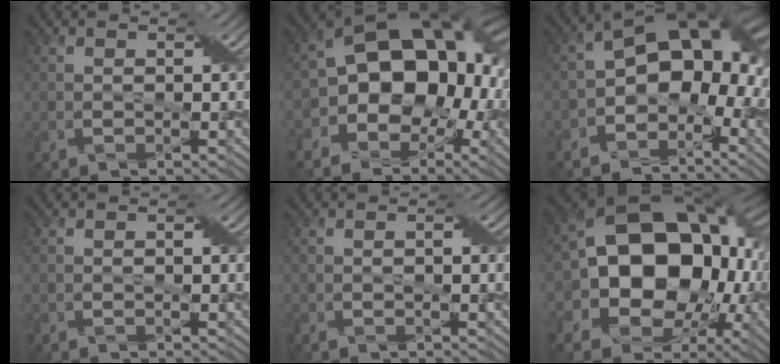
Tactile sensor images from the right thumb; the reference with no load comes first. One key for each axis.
{"total": 16.8, "fx": -1.8, "fy": 12.9, "fz": 10.6, "tx": -0.125, "ty": -0.005, "tz": -0.051}
{"total": 13.8, "fx": -2.4, "fy": 9.3, "fz": 9.9, "tx": -0.121, "ty": 0.006, "tz": -0.048}
{"total": 0.5, "fx": 0.1, "fy": 0.2, "fz": 0.5, "tx": -0.007, "ty": 0.002, "tz": 0.002}
{"total": 1.2, "fx": 0.1, "fy": 0.2, "fz": 1.2, "tx": -0.017, "ty": 0.003, "tz": 0.002}
{"total": 18.3, "fx": -0.9, "fy": 13.8, "fz": 12.0, "tx": -0.189, "ty": -0.034, "tz": -0.001}